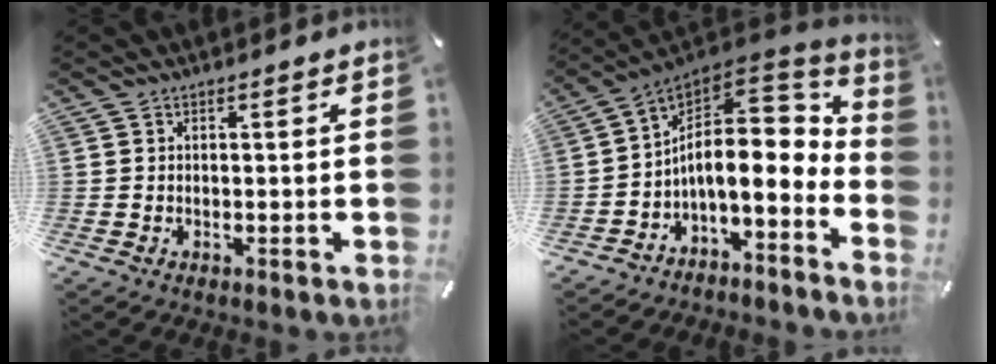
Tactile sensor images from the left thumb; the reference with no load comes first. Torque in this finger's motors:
{"motor_torque": [-0.15, 1.81, 0.77, -0.20, 0.46]}